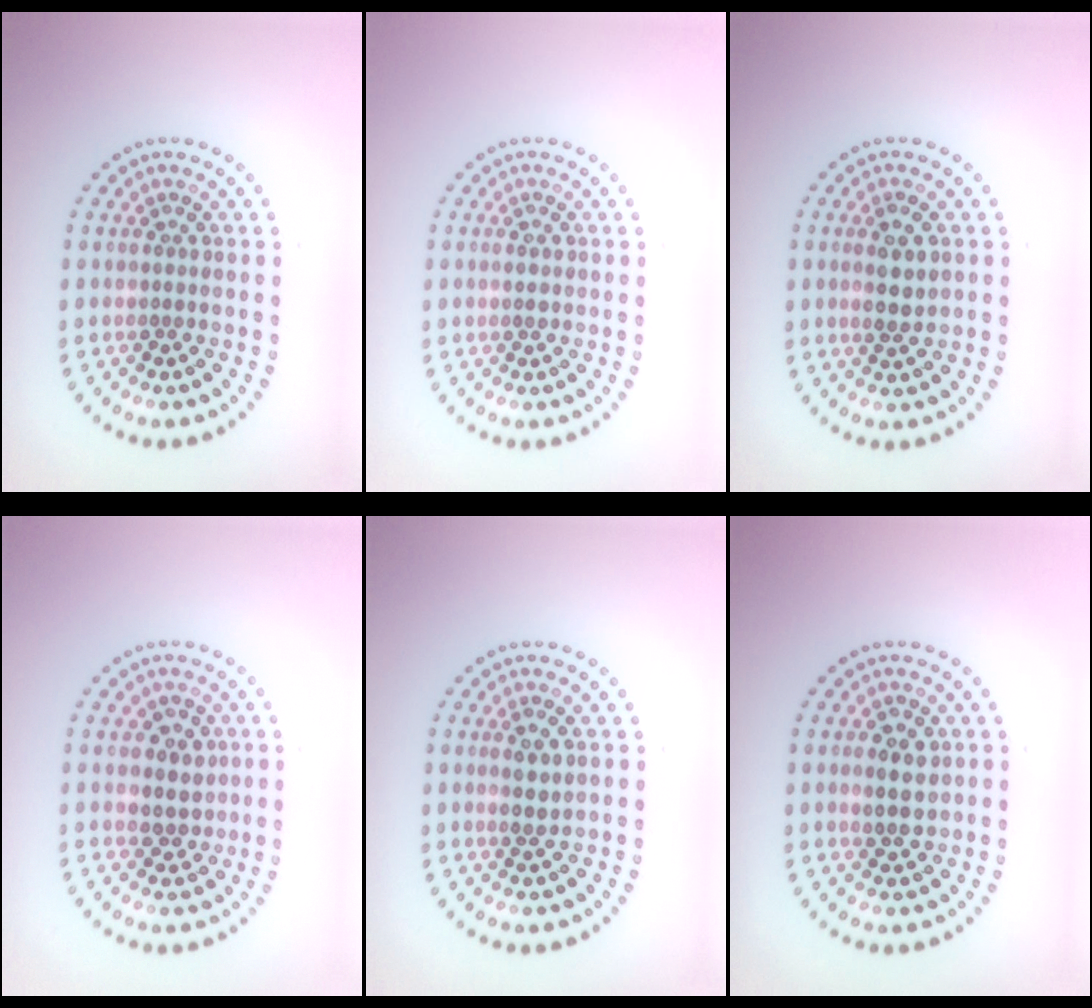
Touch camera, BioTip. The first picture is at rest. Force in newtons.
{"total": 1.0, "press": 1.0, "slide": 0.2}
{"total": 2.3, "press": 2.2, "slide": 0.5}
{"total": 2.5, "press": 2.3, "slide": 0.9}
{"total": 1.3, "press": 1.2, "slide": 0.5}
{"total": 2.5, "press": 2.5, "slide": 0.2}